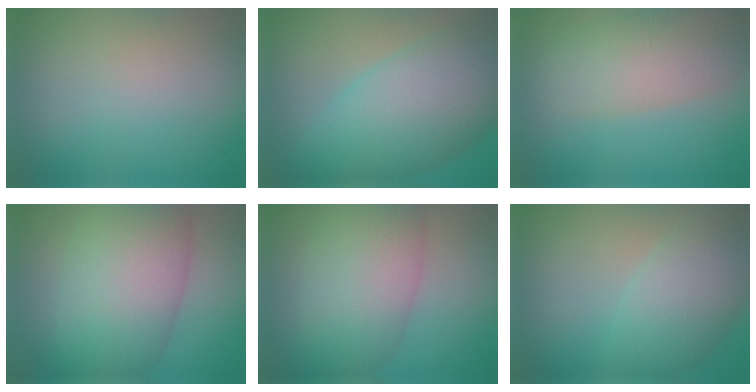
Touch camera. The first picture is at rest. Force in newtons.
{"total": 10.3, "press": 10.3, "slide": 0.2}
{"total": 5.9, "press": 5.9, "slide": 0.4}
{"total": 11.8, "press": 11.8, "slide": 0.3}
{"total": 8.5, "press": 8.5, "slide": 0.5}
{"total": 6.4, "press": 6.4, "slide": 0.3}